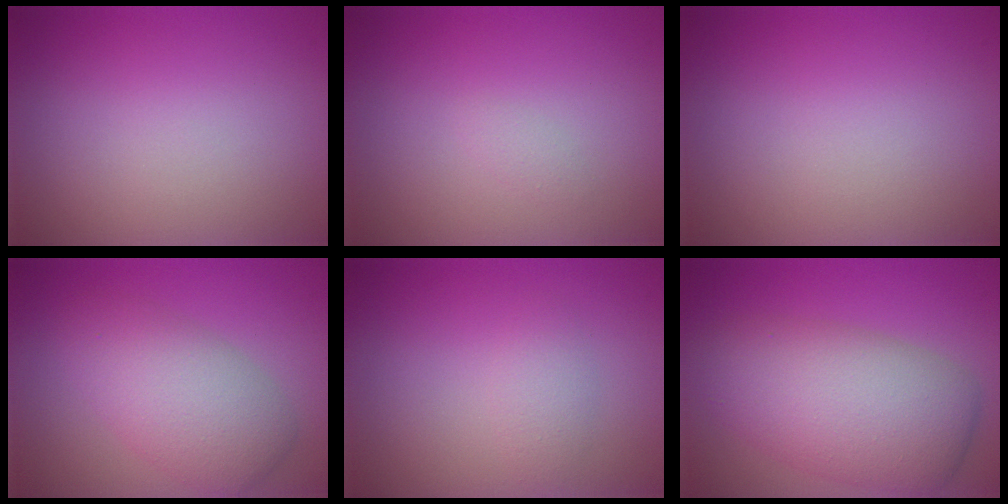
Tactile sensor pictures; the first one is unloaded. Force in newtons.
{"total": 0.6, "press": 0.6, "slide": 0.0}
{"total": 0.0}
{"total": 5.2, "press": 5.2, "slide": 0.1}
{"total": 1.4, "press": 1.4, "slide": 0.1}
{"total": 8.3, "press": 8.3, "slide": 0.3}